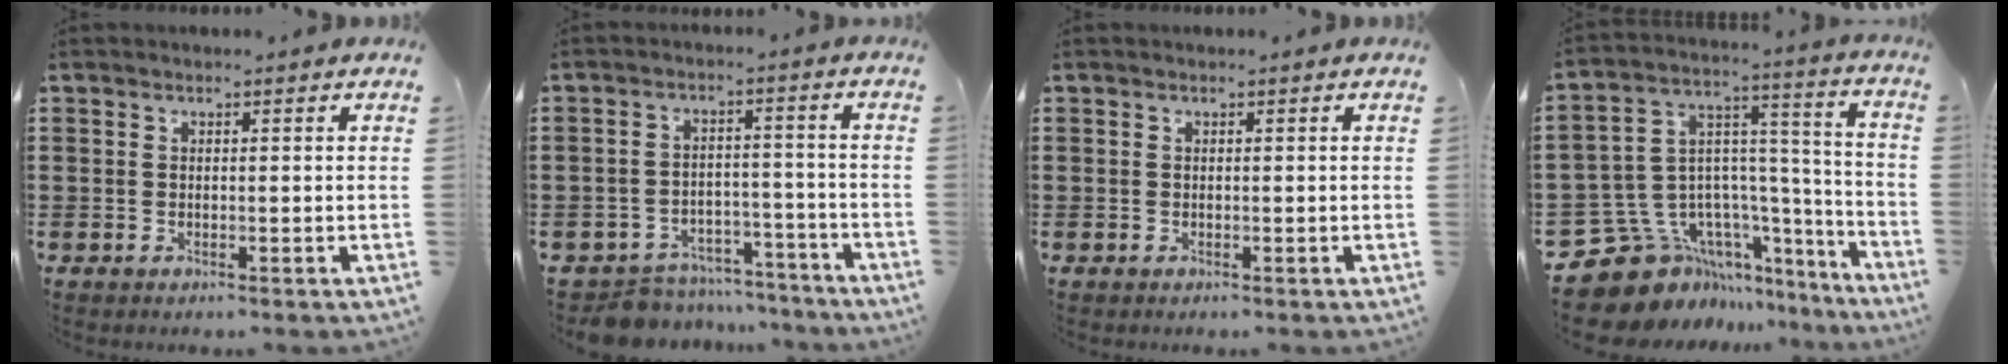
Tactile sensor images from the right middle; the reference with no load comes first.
{"total": 6.5, "force": [-6.4, 1.3, 0.5], "torque": [-0.011, 0.019, -0.126]}
{"total": 0.0}
{"total": 11.2, "force": [-8.1, 7.4, 2.6], "torque": [-0.104, -0.007, -0.145]}